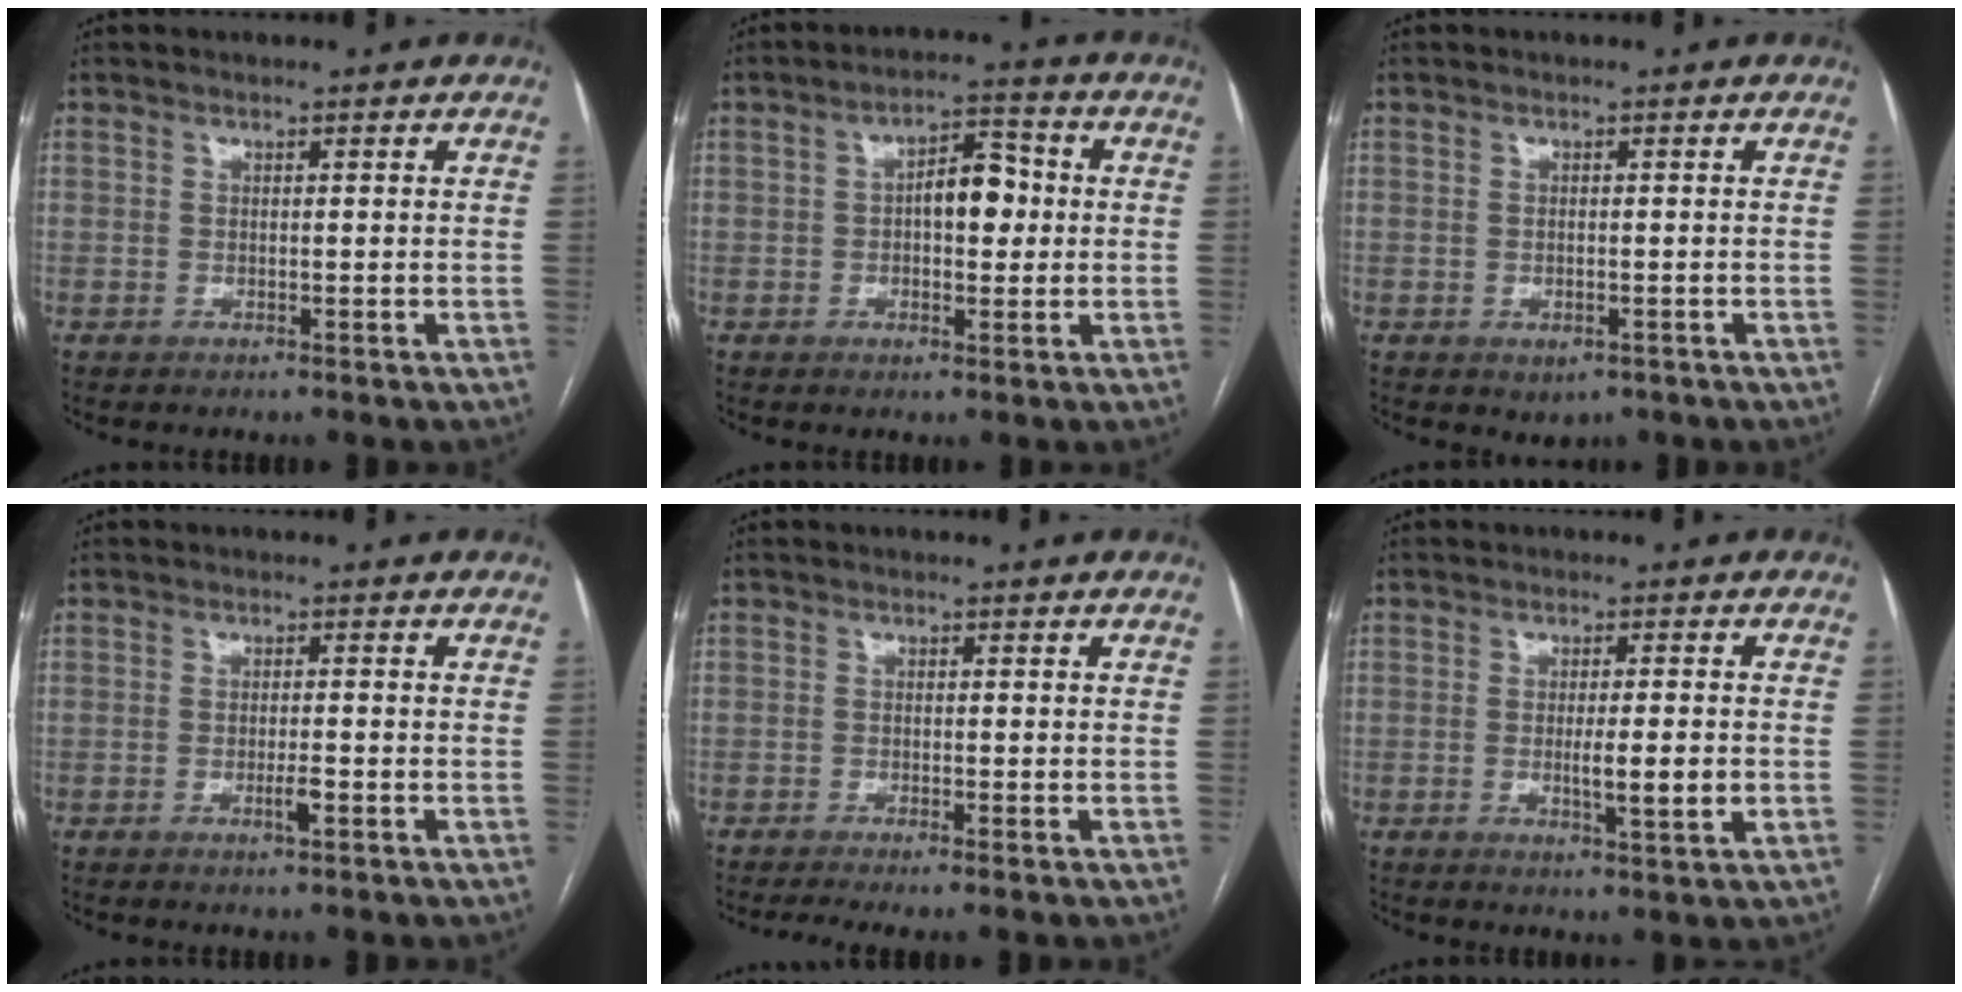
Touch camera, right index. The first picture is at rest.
{"total": 6.3, "force": [0.2, 2.9, 5.7], "torque": [-0.087, 0.022, 0.001]}
{"total": 2.2, "force": [-1.1, 1.4, 1.3], "torque": [-0.016, -0.002, -0.002]}
{"total": 1.9, "force": [-1.0, -0.1, 1.6], "torque": [-0.031, -0.002, -0.017]}
{"total": 3.6, "force": [-2.6, 0.0, 2.4], "torque": [-0.037, -0.007, -0.044]}
{"total": 4.8, "force": [-1.0, 0.0, 4.7], "torque": [-0.080, -0.008, -0.013]}